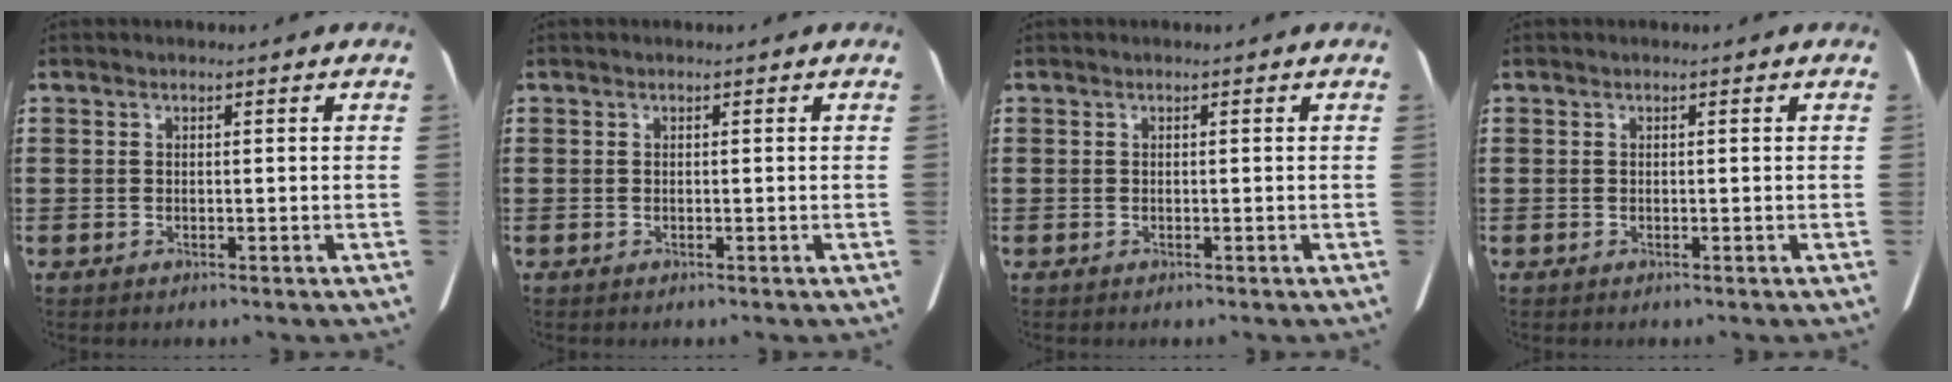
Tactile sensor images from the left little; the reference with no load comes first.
{"total": 0.0}
{"total": 0.0}
{"total": 0.0}